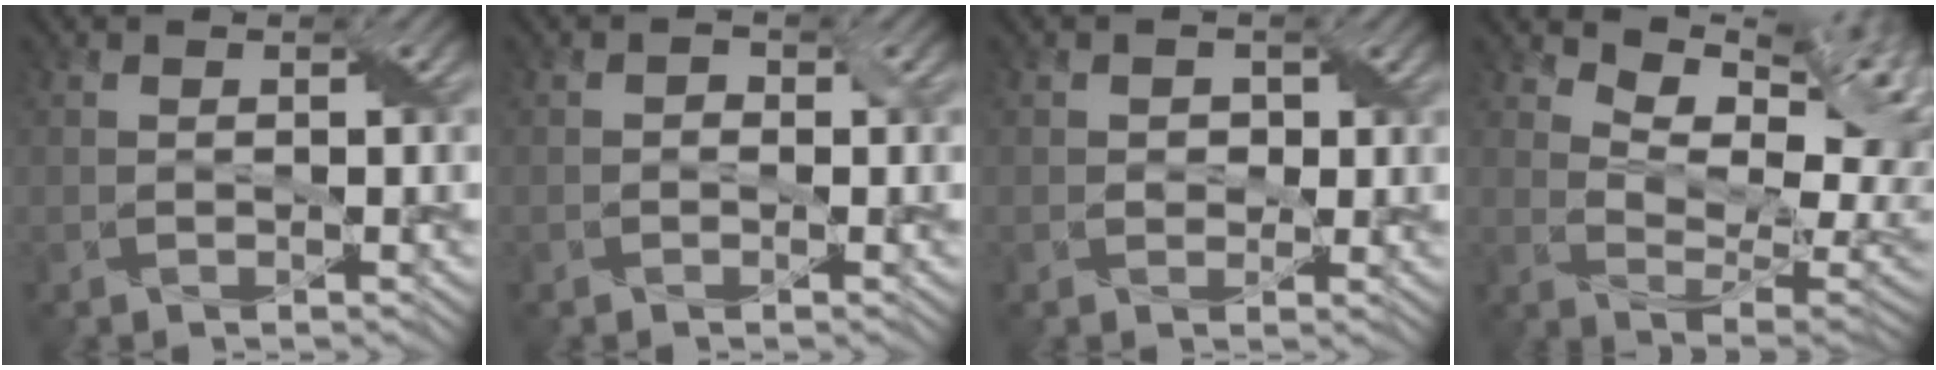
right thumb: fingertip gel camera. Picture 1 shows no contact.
{"total": 1.0, "force": [-0.2, 0.9, 0.4], "torque": [-0.006, -0.001, -0.009]}
{"total": 1.7, "force": [0.2, 1.6, 0.6], "torque": [-0.013, -0.002, -0.004]}
{"total": 12.0, "force": [6.6, 5.4, 8.5], "torque": [-0.139, 0.009, 0.110]}